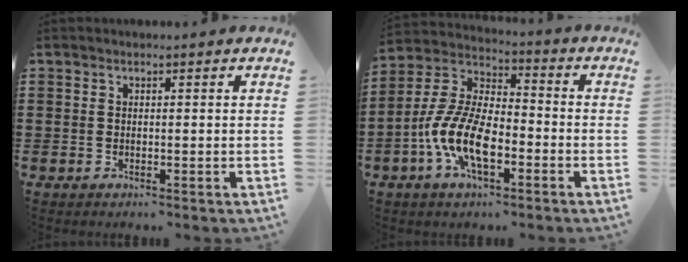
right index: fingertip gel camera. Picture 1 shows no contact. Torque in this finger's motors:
{"motor_torque": [2.14, 0.00, 1.05, 0.21]}